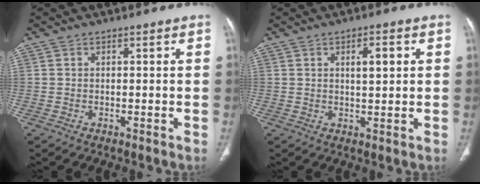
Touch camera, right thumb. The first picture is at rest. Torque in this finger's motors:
{"motor_torque": [0.07, -0.17, 0.62, 0.26, 0.03]}